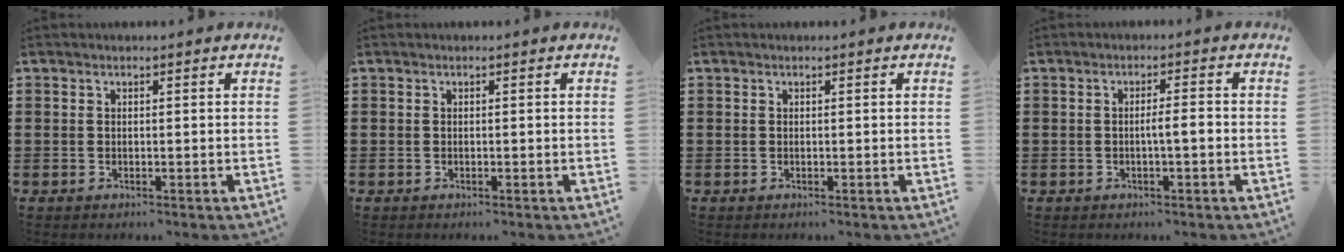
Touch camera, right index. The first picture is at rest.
{"total": 0.0}
{"total": 0.0}
{"total": 2.1, "force": [-0.5, 0.2, 2.0], "torque": [-0.034, 0.000, -0.010]}